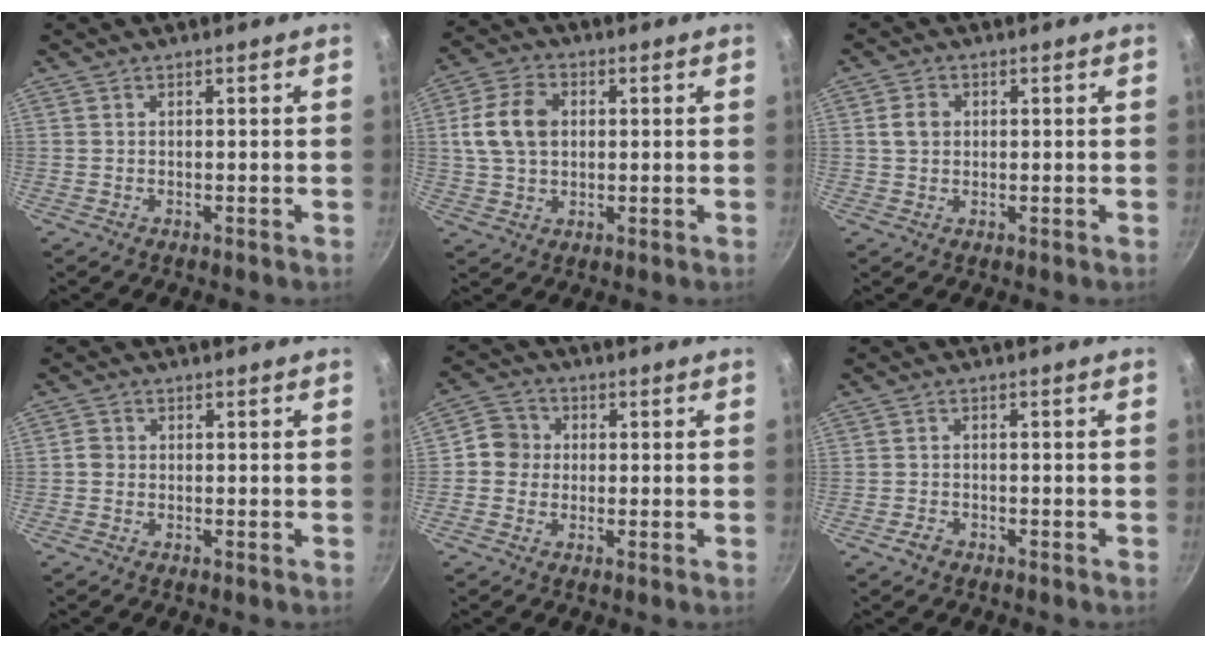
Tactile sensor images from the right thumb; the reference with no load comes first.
{"total": 10.4, "force": [1.5, 7.5, 7.0], "torque": [-0.119, 0.014, 0.022]}
{"total": 3.5, "force": [0.5, 2.9, 1.9], "torque": [-0.023, 0.005, 0.005]}
{"total": 1.6, "force": [-0.4, 1.5, 0.6], "torque": [-0.007, 0.007, -0.011]}
{"total": 5.6, "force": [-0.1, 5.3, 1.8], "torque": [0.001, 0.012, -0.021]}
{"total": 2.2, "force": [-1.4, 1.4, 0.8], "torque": [-0.012, 0.016, -0.024]}